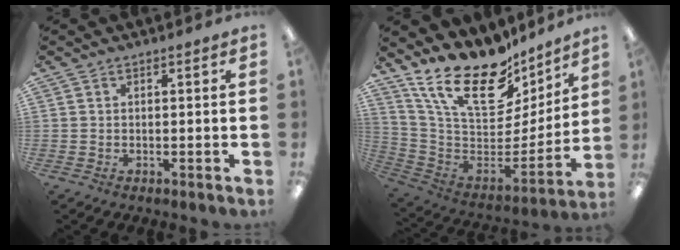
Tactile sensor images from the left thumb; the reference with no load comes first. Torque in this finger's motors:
{"motor_torque": [0.50, 0.37, 1.48, -1.30, 0.39]}